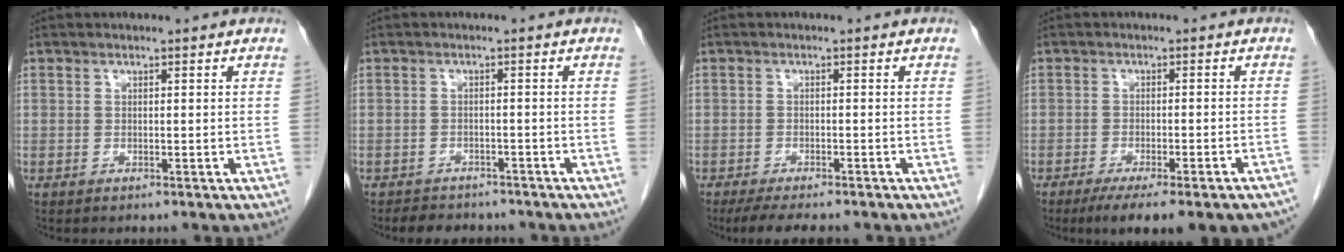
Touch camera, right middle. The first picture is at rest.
{"total": 5.4, "force": [-4.7, 2.3, 1.2], "torque": [-0.020, 0.001, -0.060]}
{"total": 7.3, "force": [-6.1, 1.5, 3.7], "torque": [-0.052, -0.012, -0.090]}
{"total": 13.9, "force": [-11.3, 2.2, 7.8], "torque": [-0.071, -0.006, -0.147]}